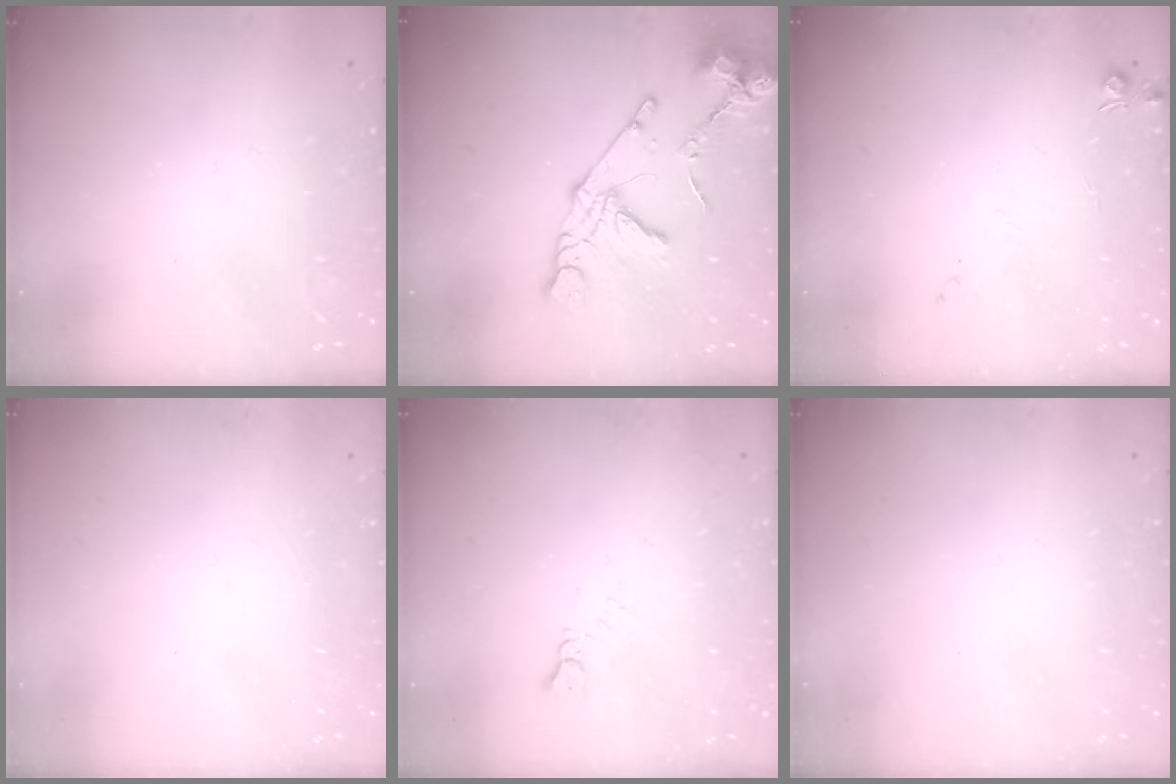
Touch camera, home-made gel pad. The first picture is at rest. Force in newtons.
{"total": 15.0, "press": 14.9, "slide": 1.9}
{"total": 5.7, "press": 5.6, "slide": 0.8}
{"total": 0.0}
{"total": 4.4, "press": 4.3, "slide": 0.7}
{"total": 0.0}